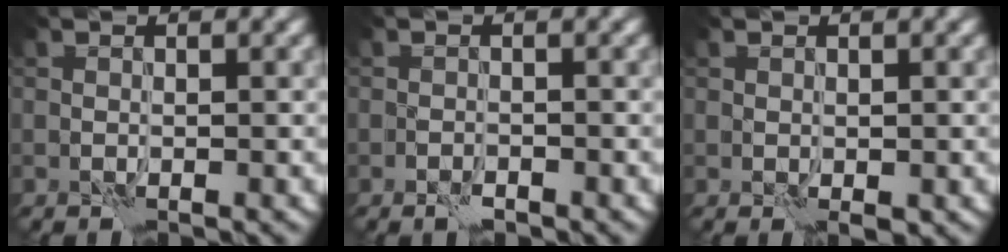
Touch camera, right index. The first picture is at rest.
{"total": 1.0, "force": [-0.8, 0.5, 0.5], "torque": [-0.006, 0.000, -0.014]}
{"total": 1.1, "force": [-0.2, 0.9, 0.7], "torque": [-0.012, -0.007, 0.002]}